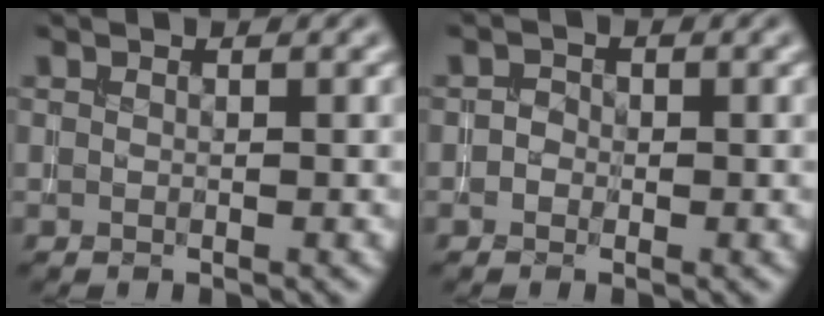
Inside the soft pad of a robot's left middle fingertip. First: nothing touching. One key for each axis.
{"total": 1.0, "fx": -0.4, "fy": 0.8, "fz": 0.3, "tx": -0.002, "ty": 0.000, "tz": -0.009}